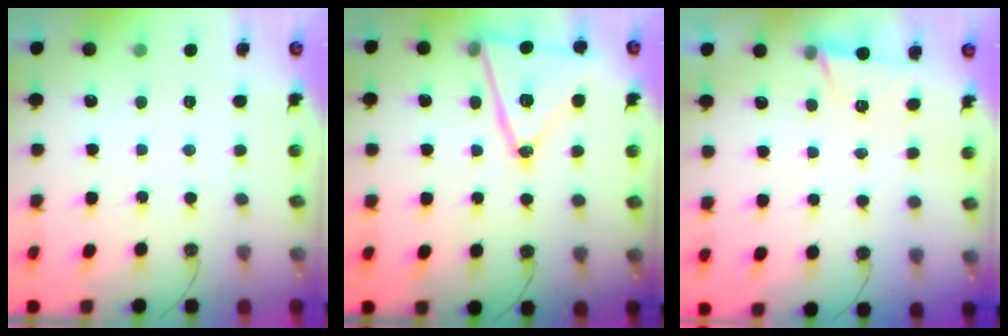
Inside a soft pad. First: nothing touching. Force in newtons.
{"total": 17.6, "press": 17.3, "slide": 3.4}
{"total": 5.5, "press": 3.2, "slide": 4.5}